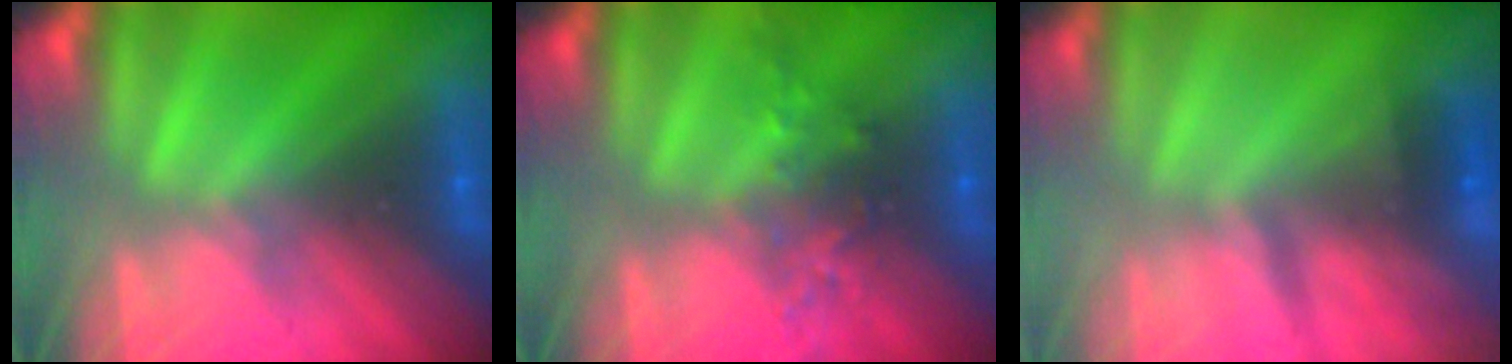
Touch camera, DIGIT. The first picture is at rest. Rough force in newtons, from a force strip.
{"total": 2.4}
{"total": 2.3}